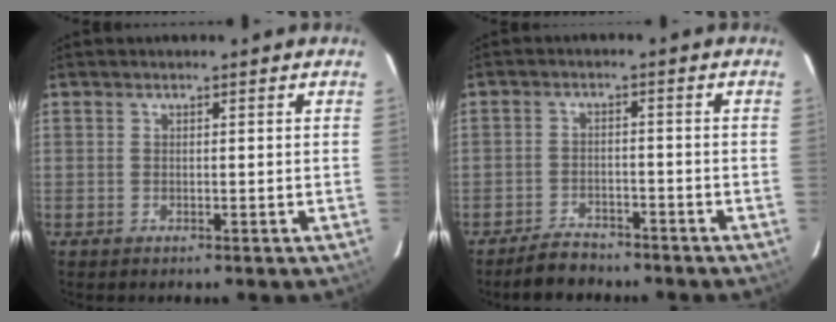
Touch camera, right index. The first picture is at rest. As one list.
[{"total": 5.3, "force": [-4.6, 2.4, 1.3], "torque": [-0.044, 0.008, -0.072]}]